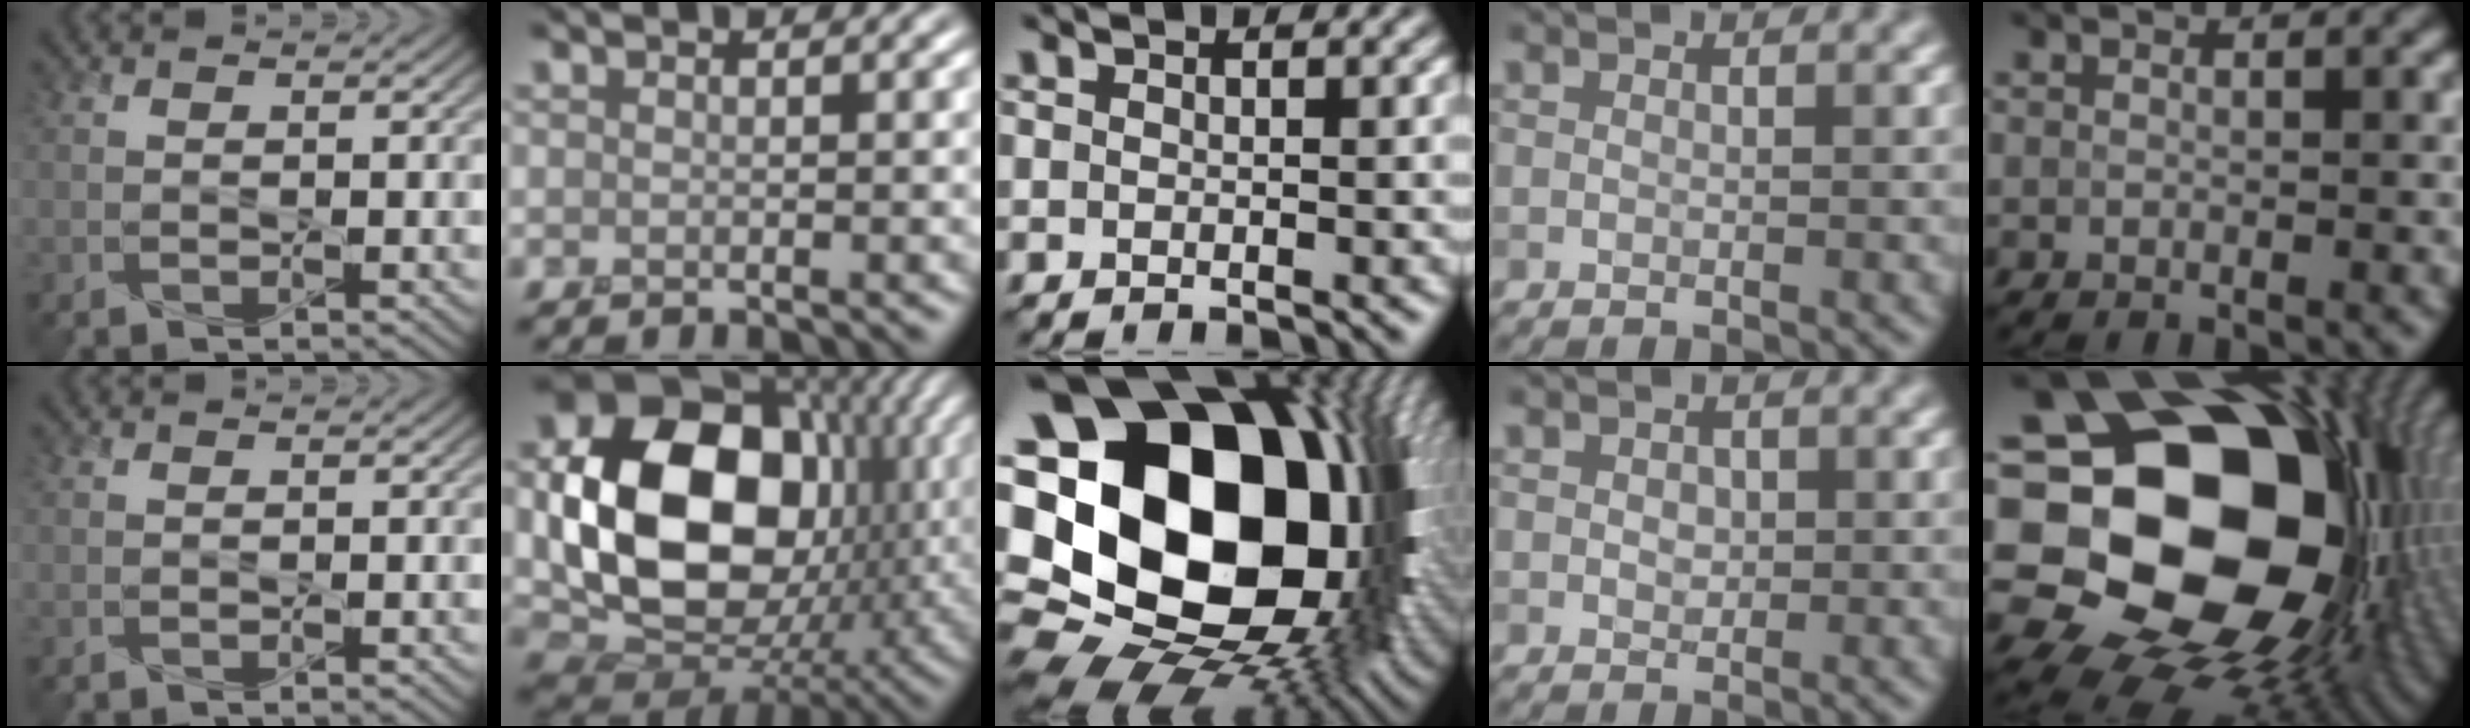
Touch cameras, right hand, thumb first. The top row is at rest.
{"index": {"total": 16.8, "force": [1.2, 12.7, 11.0], "torque": [-0.214, -0.019, 0.026]}, "middle": {"total": 24.6, "force": [1.9, 18.0, 16.5], "torque": [-0.319, -0.003, 0.015]}, "ring": {"total": 0.9, "force": [0.2, 0.7, 0.4], "torque": [-0.006, -0.001, 0.003]}, "little": {"total": 20.7, "force": [1.4, 16.0, 13.0], "torque": [-0.264, -0.020, 0.049]}}